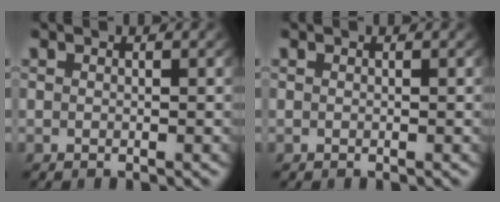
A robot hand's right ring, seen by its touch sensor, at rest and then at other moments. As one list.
[{"total": 0.0}]